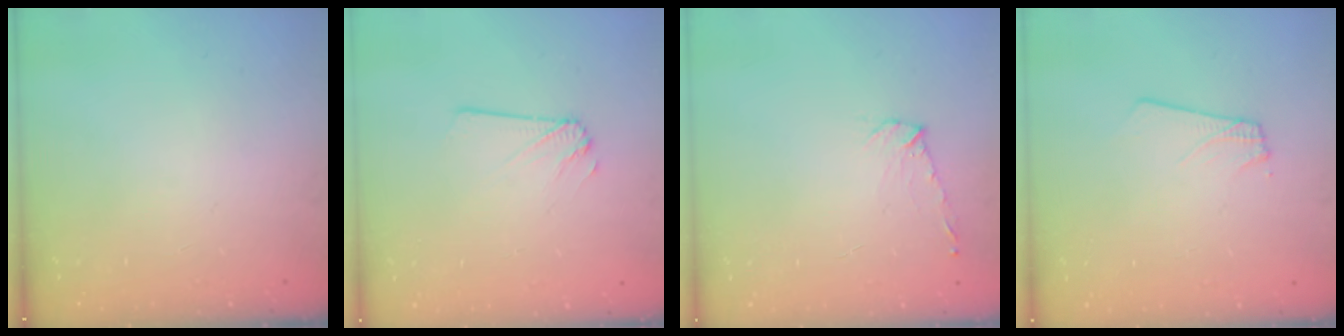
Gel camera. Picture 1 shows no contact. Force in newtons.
{"total": 2.0, "press": 2.0, "slide": 0.1}
{"total": 6.6, "press": 6.6, "slide": 0.6}
{"total": 2.9, "press": 2.8, "slide": 0.3}